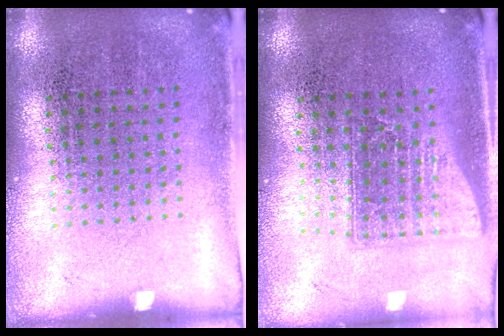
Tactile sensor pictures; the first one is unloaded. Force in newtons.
{"total": 1.6, "press": 1.3, "slide": 1.0}